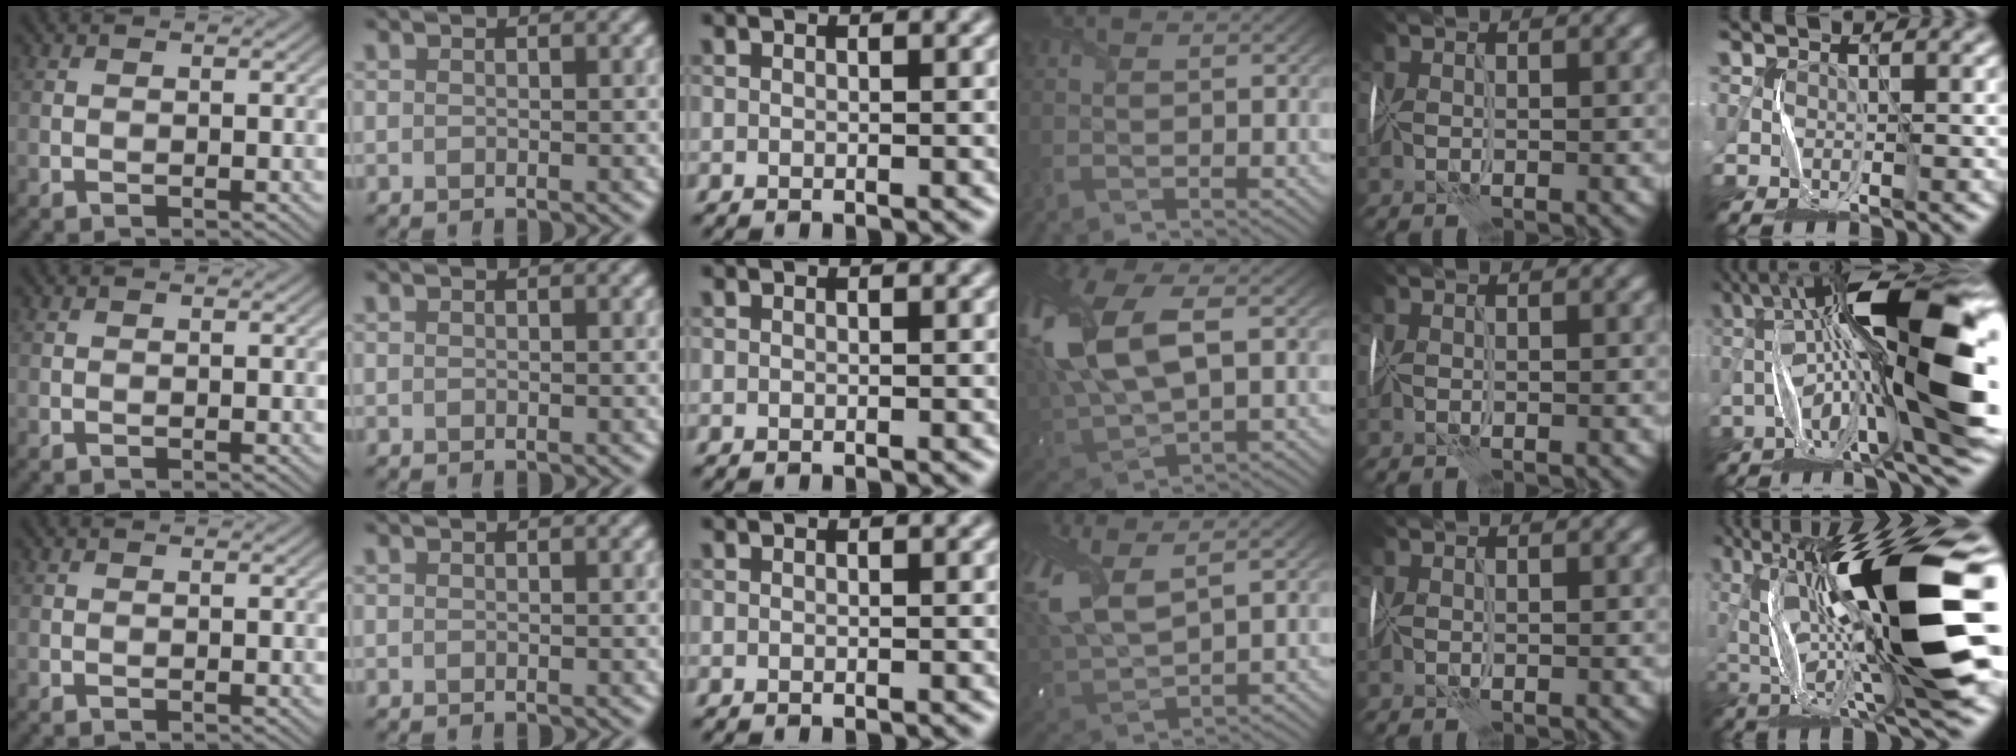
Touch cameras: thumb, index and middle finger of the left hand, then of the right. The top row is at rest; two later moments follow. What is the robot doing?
{"motion": "wrap", "object": "plastic wrap"}